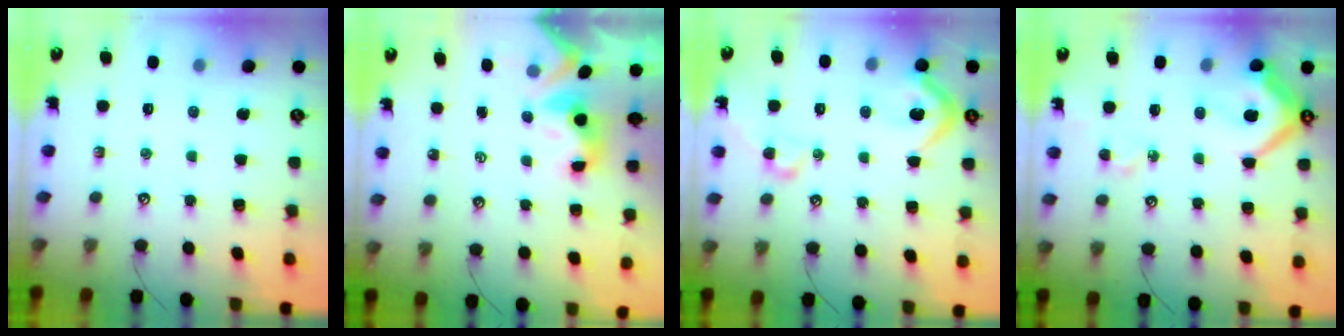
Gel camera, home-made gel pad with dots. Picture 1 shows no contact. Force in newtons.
{"total": 3.6, "press": 3.6, "slide": 0.4}
{"total": 12.1, "press": 12.0, "slide": 1.8}
{"total": 11.8, "press": 11.6, "slide": 1.7}